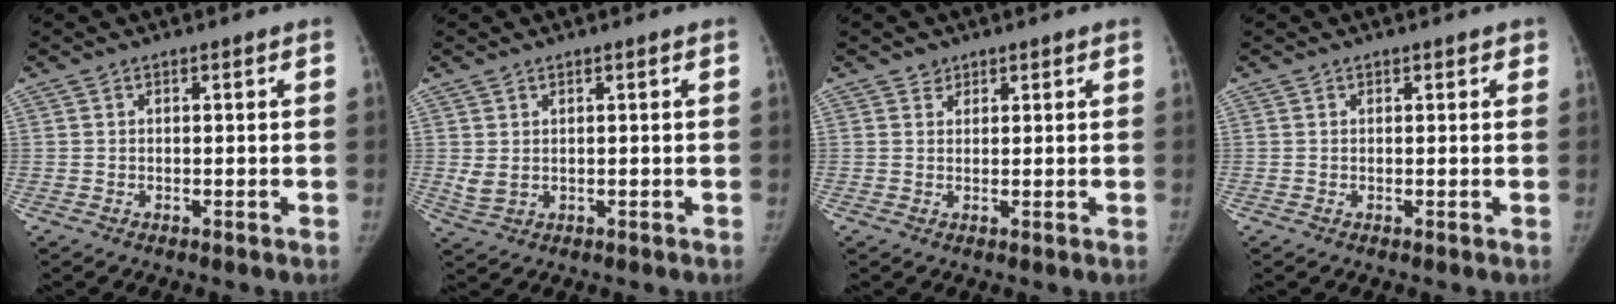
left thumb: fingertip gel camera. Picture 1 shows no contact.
{"total": 2.5, "force": [0.4, 1.6, 1.8], "torque": [-0.038, -0.003, 0.013]}
{"total": 1.5, "force": [1.0, 1.1, 0.1], "torque": [0.017, -0.006, 0.012]}
{"total": 0.7, "force": [0.5, 0.4, 0.2], "torque": [0.006, -0.002, 0.002]}